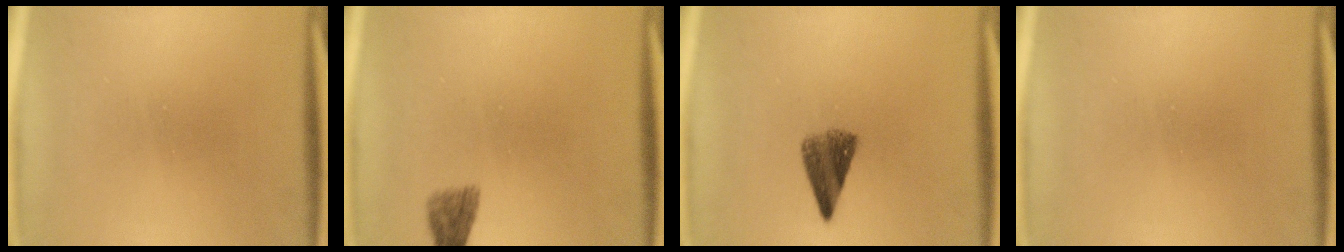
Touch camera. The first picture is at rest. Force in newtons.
{"total": 1.8}
{"total": 5.2}
{"total": 0.0}